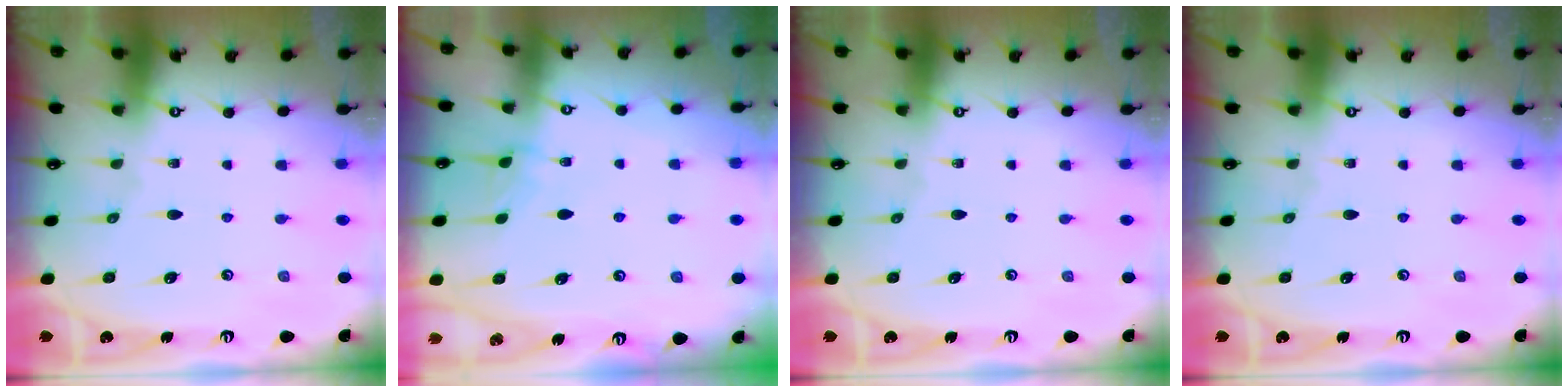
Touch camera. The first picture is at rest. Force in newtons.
{"total": 1.6, "press": 1.6, "slide": 0.4}
{"total": 0.0}
{"total": 0.0}